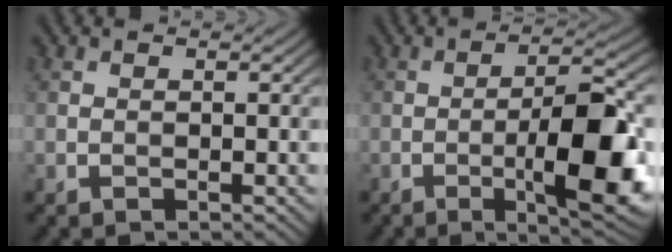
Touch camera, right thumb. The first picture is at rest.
{"total": 11.2, "force": [-3.2, 2.8, 10.4], "torque": [-0.158, 0.000, -0.053]}